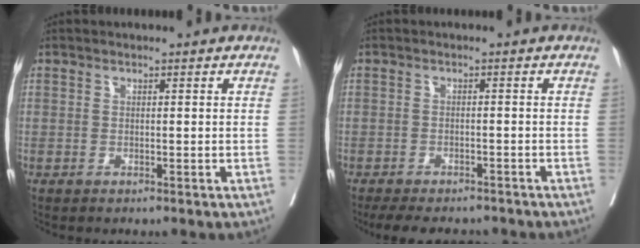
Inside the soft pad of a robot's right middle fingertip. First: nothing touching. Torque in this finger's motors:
{"motor_torque": [0.92, -0.91, 0.11, 0.03]}